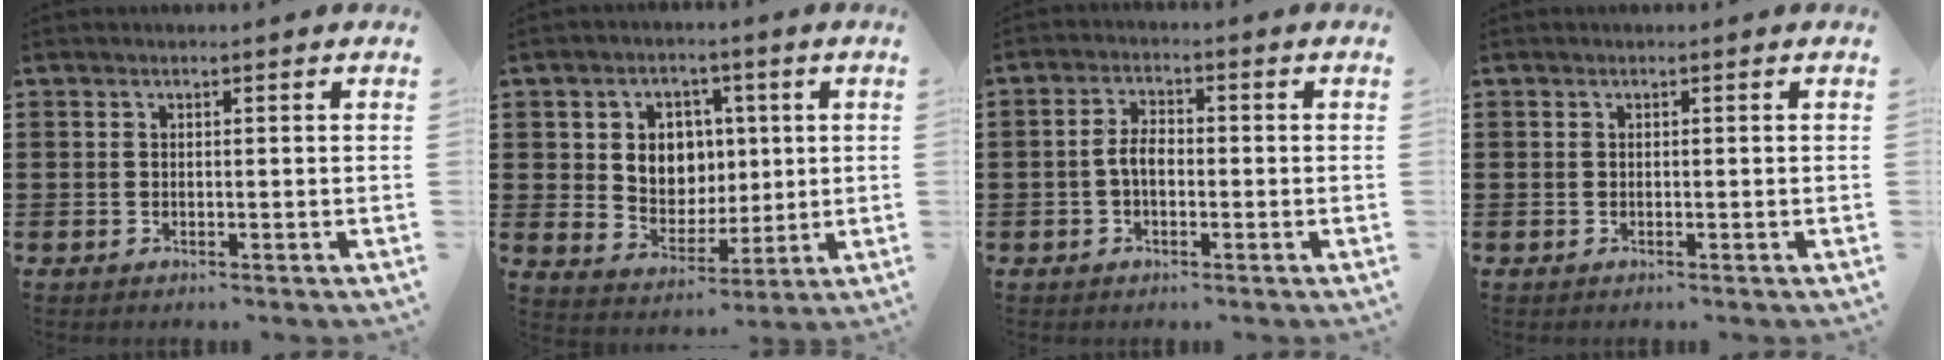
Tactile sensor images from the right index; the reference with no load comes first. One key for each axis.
{"total": 6.6, "fx": 1.6, "fy": 5.9, "fz": 2.4, "tx": -0.061, "ty": 0.012, "tz": 0.026}
{"total": 3.4, "fx": -0.7, "fy": 1.7, "fz": 2.8, "tx": -0.068, "ty": -0.001, "tz": -0.017}
{"total": 0.0}